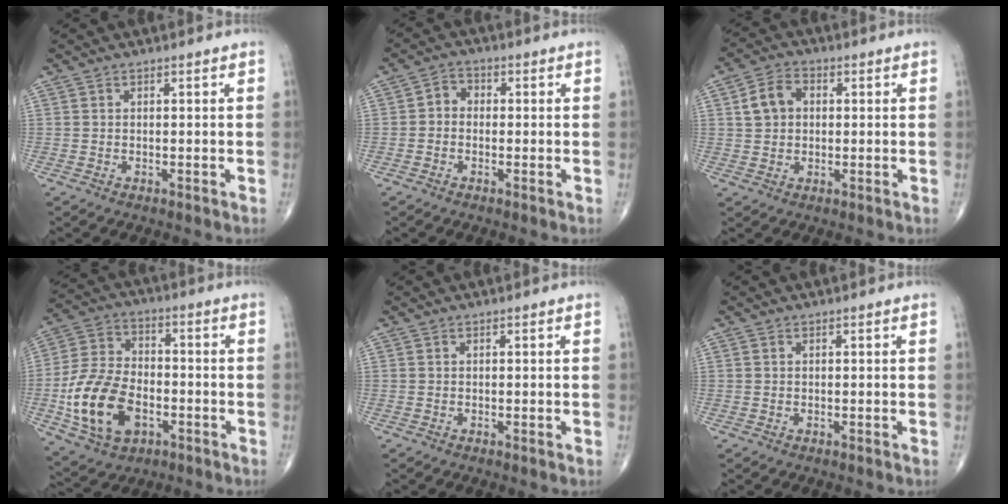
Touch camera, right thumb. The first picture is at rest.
{"total": 3.2, "force": [-0.4, 2.7, 1.6], "torque": [-0.010, 0.014, -0.020]}
{"total": 6.2, "force": [1.1, 4.8, 3.8], "torque": [-0.062, 0.012, 0.015]}
{"total": 16.4, "force": [-4.7, 10.7, 11.6], "torque": [-0.206, 0.021, -0.083]}
{"total": 0.0}
{"total": 0.0}